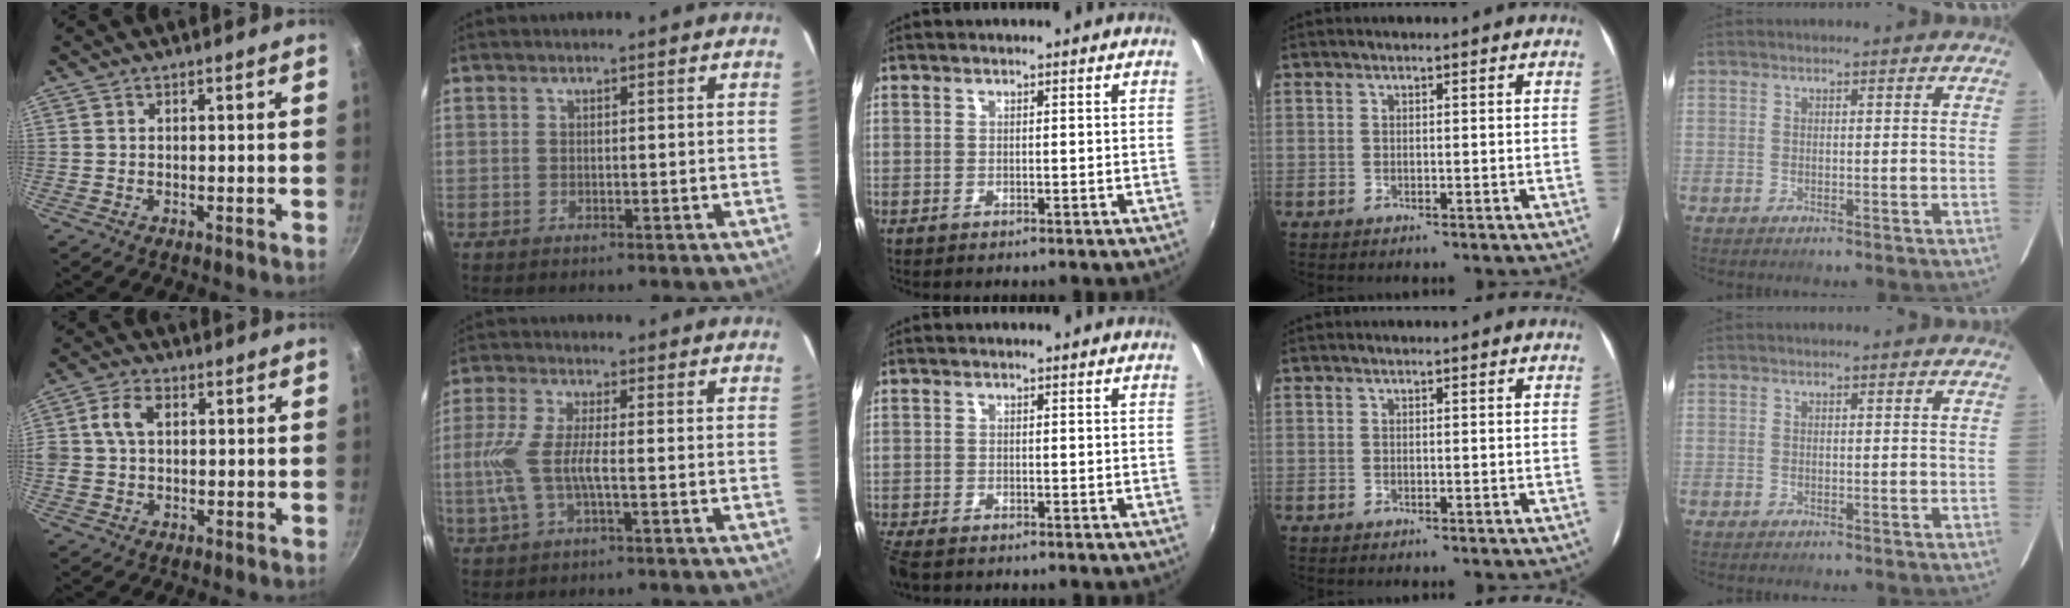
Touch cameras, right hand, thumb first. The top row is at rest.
{"thumb": {"total": 6.0, "force": [1.2, 4.3, 4.1], "torque": [-0.068, 0.008, 0.015]}, "index": {"total": 7.8, "force": [-1.5, 1.6, 7.5], "torque": [-0.169, -0.003, -0.028]}, "middle": {"total": 4.0, "force": [-3.4, 1.1, 1.8], "torque": [-0.050, -0.022, -0.068]}}